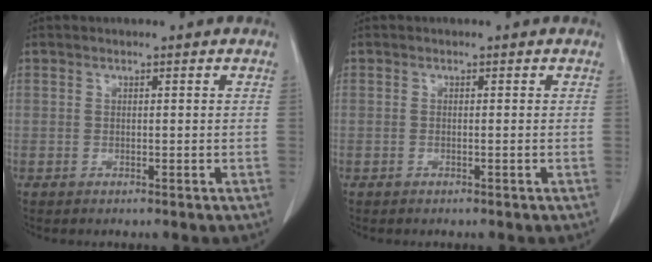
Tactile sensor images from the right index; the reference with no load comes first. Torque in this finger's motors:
{"motor_torque": [-0.07, 0.04, -0.02, -0.01]}